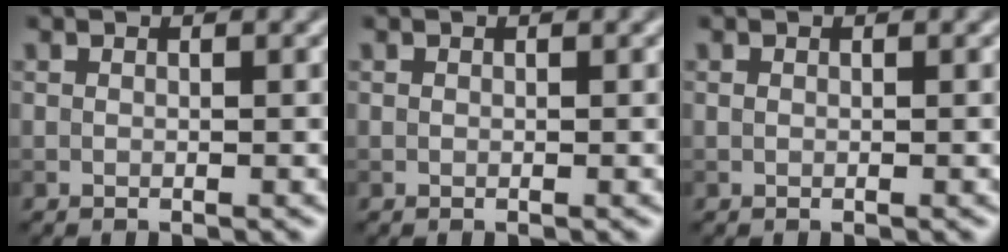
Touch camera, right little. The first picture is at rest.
{"total": 0.0}
{"total": 0.0}